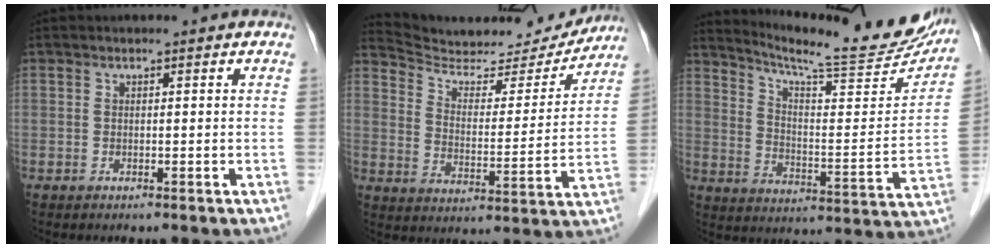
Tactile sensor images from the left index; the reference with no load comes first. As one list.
[{"total": 15.3, "force": [14.8, 2.4, 3.0], "torque": [-0.049, -0.023, 0.216]}, {"total": 21.1, "force": [19.2, 1.8, 8.4], "torque": [-0.127, -0.066, 0.251]}]